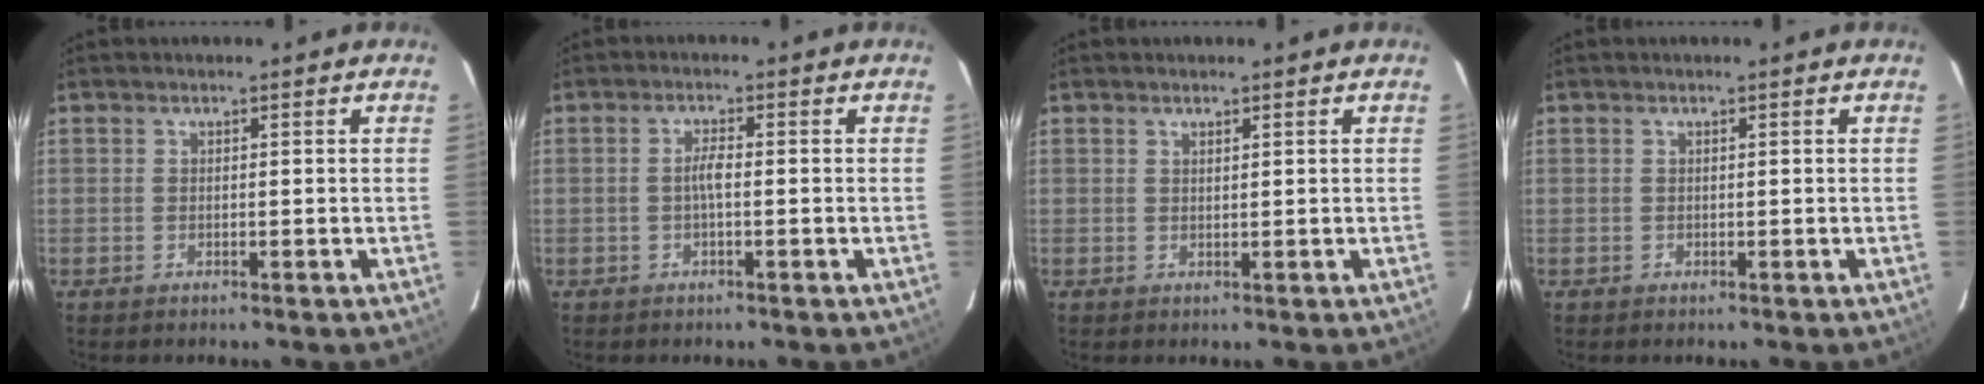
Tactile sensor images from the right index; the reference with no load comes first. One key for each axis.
{"total": 2.0, "fx": -0.4, "fy": 0.3, "fz": 2.0, "tx": -0.039, "ty": 0.005, "tz": -0.010}
{"total": 0.7, "fx": 0.6, "fy": 0.1, "fz": 0.4, "tx": -0.006, "ty": 0.001, "tz": 0.011}
{"total": 0.0}